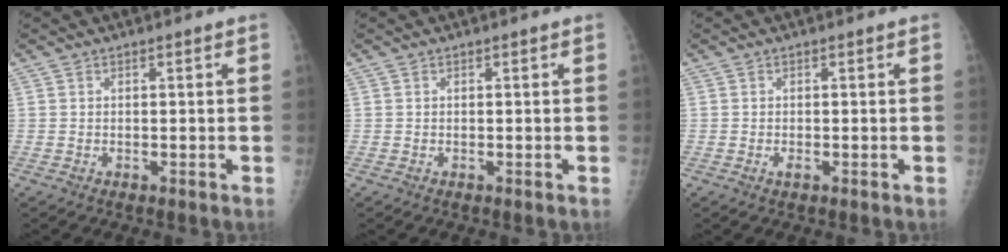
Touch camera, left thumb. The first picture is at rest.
{"total": 0.0}
{"total": 1.0, "force": [-0.3, 0.5, 0.8], "torque": [-0.015, 0.000, -0.007]}